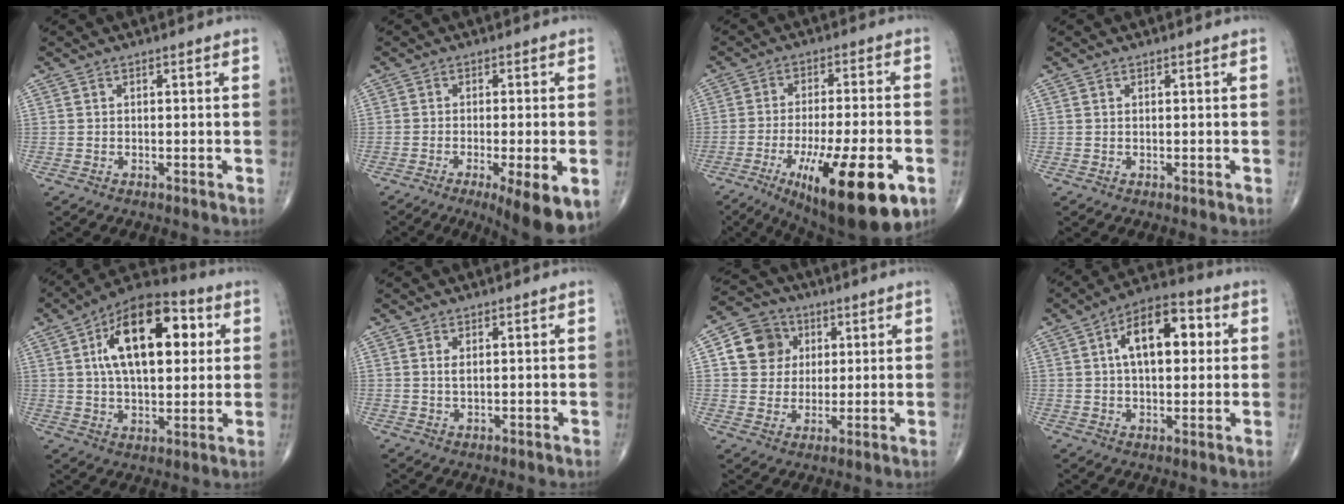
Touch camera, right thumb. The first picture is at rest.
{"total": 11.1, "force": [-4.9, 2.4, 9.7], "torque": [-0.120, -0.011, -0.067]}
{"total": 20.6, "force": [-8.7, 5.5, 17.9], "torque": [-0.251, 0.001, -0.123]}
{"total": 0.0}
{"total": 20.3, "force": [5.3, 10.3, 16.7], "torque": [-0.240, 0.012, 0.078]}
{"total": 1.4, "force": [0.5, 0.5, 1.2], "torque": [-0.026, -0.003, 0.013]}
{"total": 9.9, "force": [2.9, 8.8, 3.5], "torque": [-0.032, -0.004, 0.047]}
{"total": 13.6, "force": [3.1, 7.1, 11.2], "torque": [-0.156, 0.018, 0.042]}